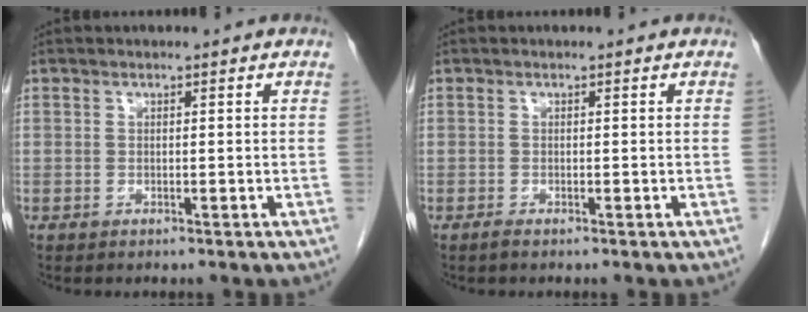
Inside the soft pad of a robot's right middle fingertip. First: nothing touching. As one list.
[{"total": 0.6, "force": [-0.5, 0.0, 0.3], "torque": [-0.007, -0.001, -0.010]}]